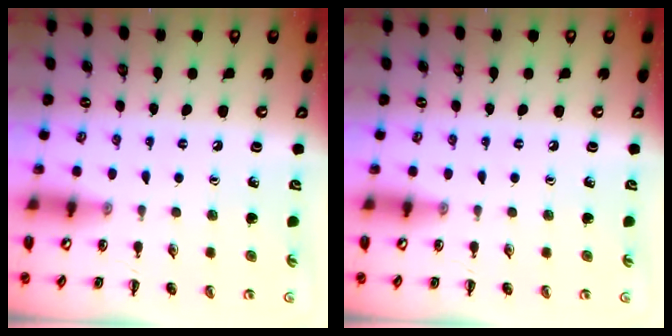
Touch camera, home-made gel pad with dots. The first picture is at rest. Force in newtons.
{"total": 0.0}